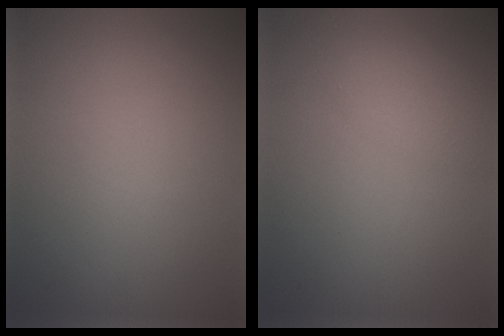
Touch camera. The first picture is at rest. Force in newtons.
{"total": 2.1, "press": 2.1, "slide": 0.1}